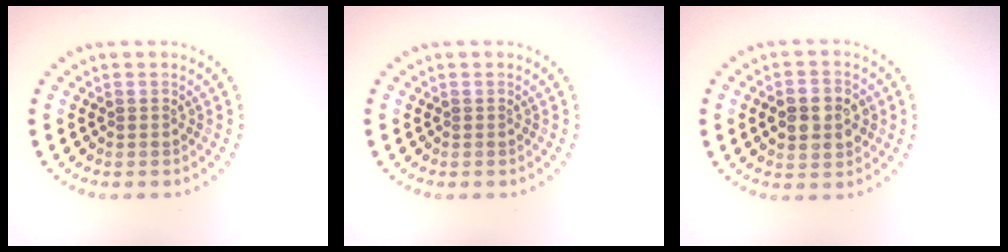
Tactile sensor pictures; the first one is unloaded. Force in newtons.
{"total": 0.0}
{"total": 4.3, "press": 4.2, "slide": 0.5}